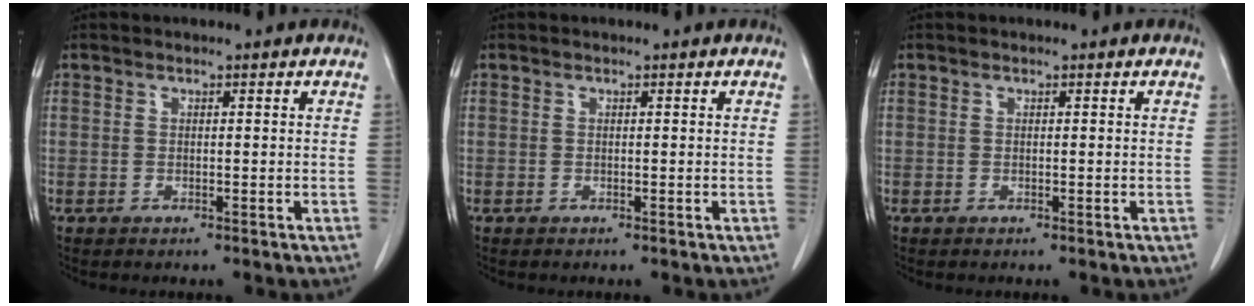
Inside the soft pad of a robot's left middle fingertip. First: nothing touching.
{"total": 0.0}
{"total": 0.0}